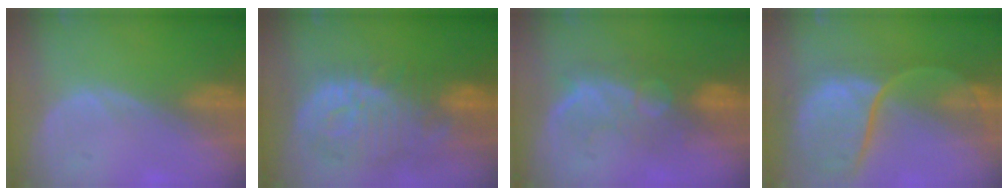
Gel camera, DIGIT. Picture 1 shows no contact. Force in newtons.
{"total": 12.9, "press": 11.3, "slide": 6.2}
{"total": 9.6, "press": 8.5, "slide": 4.6}
{"total": 12.0, "press": 9.8, "slide": 6.9}